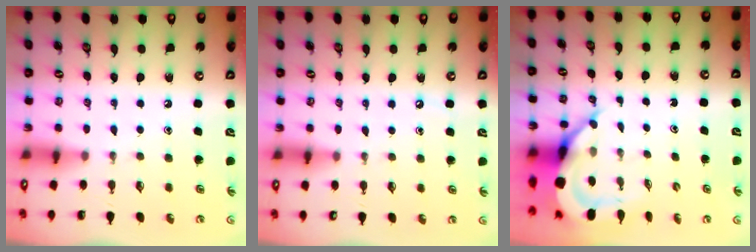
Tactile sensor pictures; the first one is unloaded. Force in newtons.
{"total": 2.7, "press": 2.7, "slide": 0.3}
{"total": 7.7, "press": 7.6, "slide": 1.0}